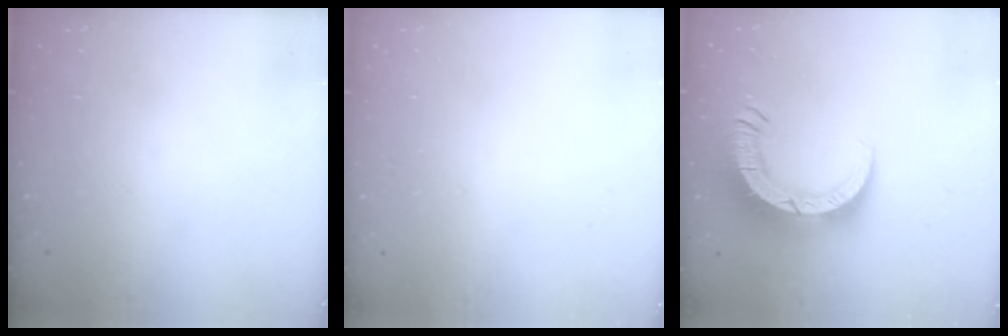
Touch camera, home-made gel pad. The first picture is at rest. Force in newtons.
{"total": 2.7, "press": 2.7, "slide": 0.2}
{"total": 13.1, "press": 13.0, "slide": 1.4}